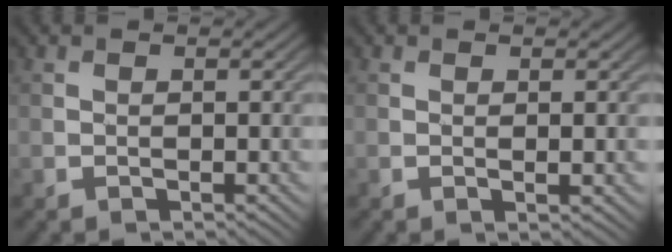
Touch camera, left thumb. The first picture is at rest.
{"total": 0.9, "force": [0.2, 0.1, 0.9], "torque": [-0.013, 0.000, 0.003]}